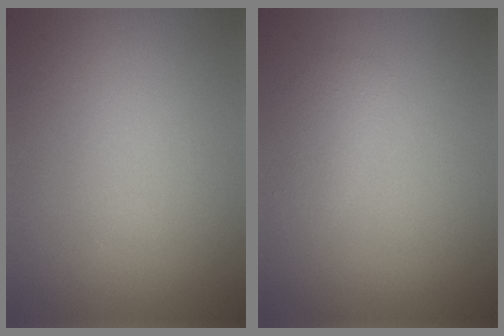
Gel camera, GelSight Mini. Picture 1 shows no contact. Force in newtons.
{"total": 1.4, "press": 1.4, "slide": 0.1}